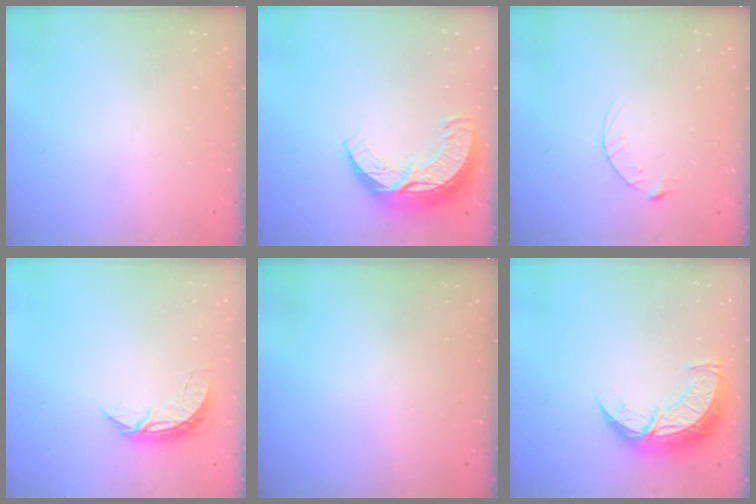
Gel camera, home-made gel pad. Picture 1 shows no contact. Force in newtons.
{"total": 11.4, "press": 11.4, "slide": 0.8}
{"total": 3.5, "press": 3.5, "slide": 0.4}
{"total": 5.5, "press": 5.5, "slide": 0.3}
{"total": 0.0}
{"total": 11.2, "press": 11.2, "slide": 0.9}